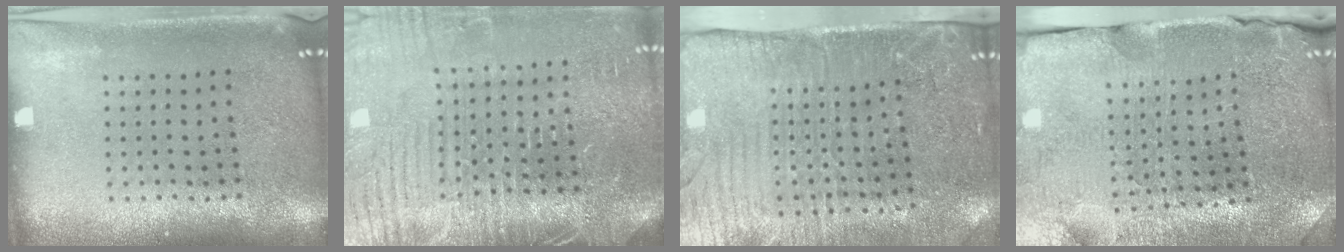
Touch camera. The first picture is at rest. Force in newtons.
{"total": 4.0, "press": 3.8, "slide": 1.3}
{"total": 4.3, "press": 3.6, "slide": 2.3}
{"total": 3.7, "press": 3.6, "slide": 0.4}